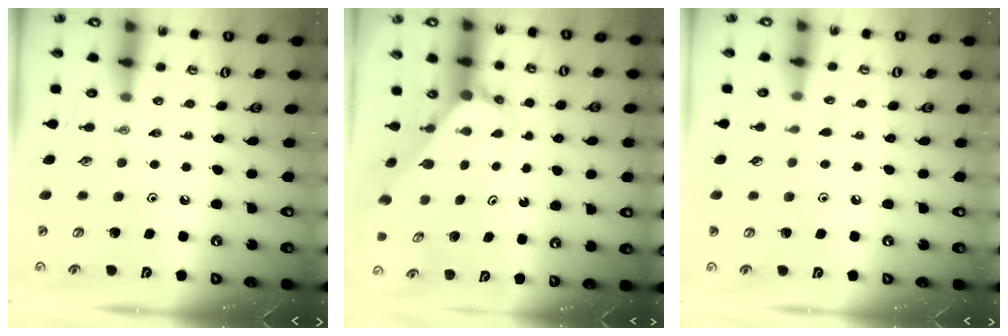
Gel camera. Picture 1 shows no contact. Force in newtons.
{"total": 3.0, "press": 3.0, "slide": 0.2}
{"total": 2.7, "press": 2.7, "slide": 0.3}